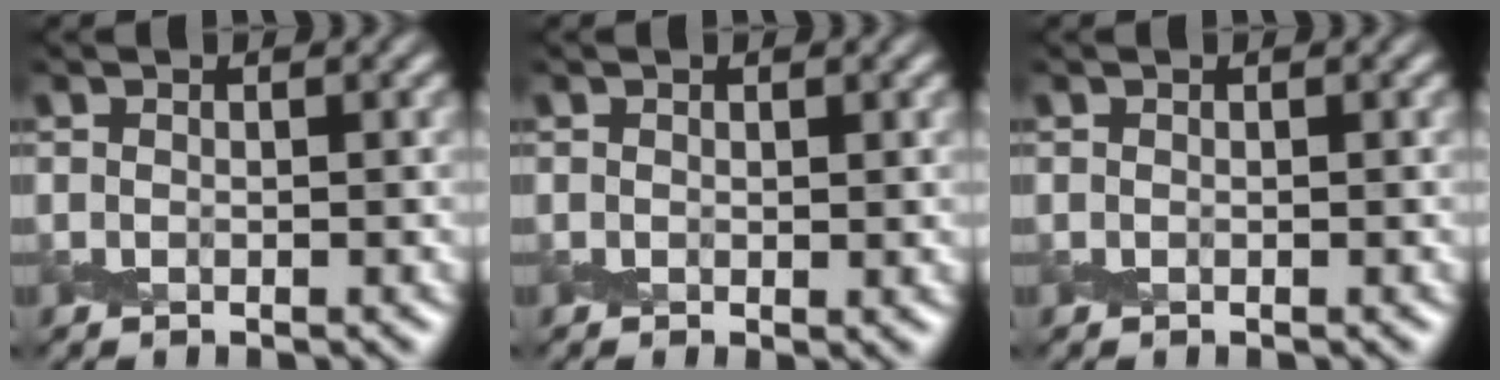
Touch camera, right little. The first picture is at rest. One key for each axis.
{"total": 0.6, "fx": 0.1, "fy": 0.2, "fz": 0.5, "tx": -0.004, "ty": -0.002, "tz": 0.001}
{"total": 0.0}